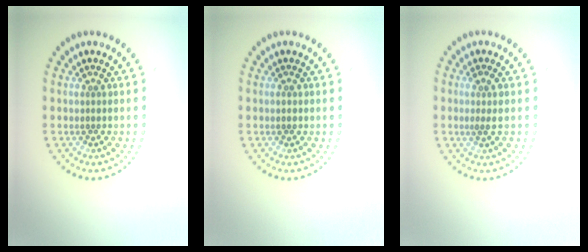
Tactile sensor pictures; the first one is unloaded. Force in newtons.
{"total": 0.7, "press": 0.7, "slide": 0.1}
{"total": 1.2, "press": 1.0, "slide": 0.7}